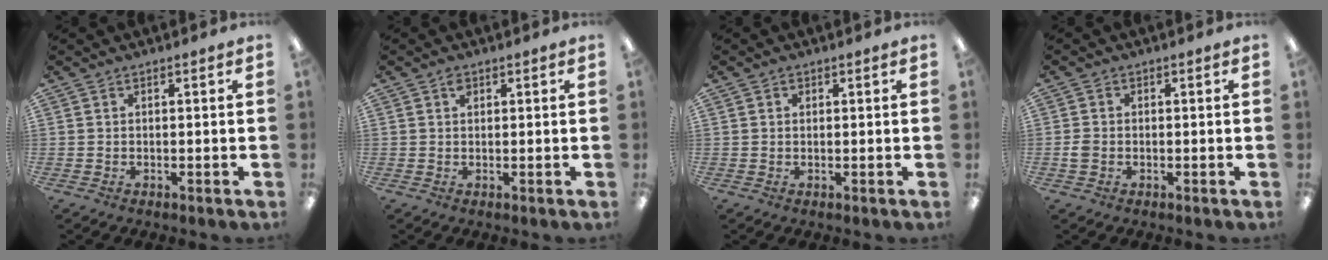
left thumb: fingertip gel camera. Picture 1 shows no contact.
{"total": 1.4, "force": [0.7, 0.8, 0.8], "torque": [-0.010, -0.002, 0.011]}
{"total": 0.7, "force": [0.3, 0.6, 0.3], "torque": [-0.005, 0.004, 0.005]}
{"total": 2.2, "force": [-0.5, 1.7, 1.2], "torque": [-0.021, 0.003, -0.009]}